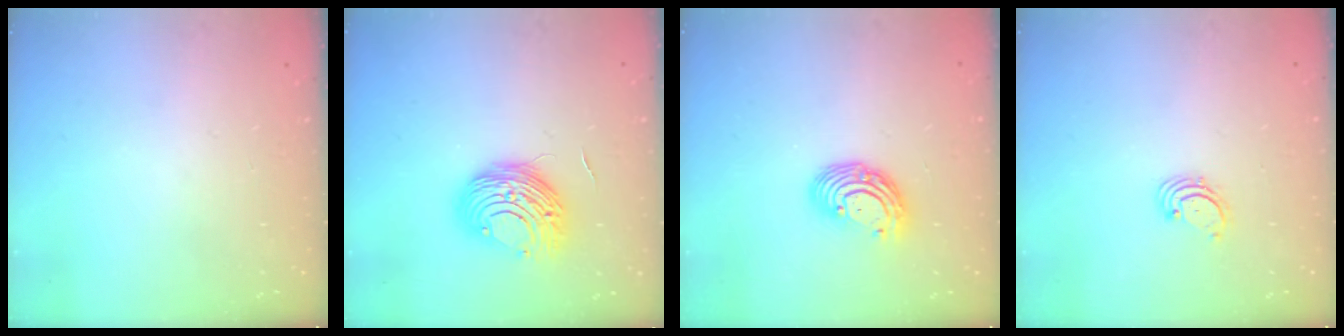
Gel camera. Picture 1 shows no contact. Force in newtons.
{"total": 11.4, "press": 11.3, "slide": 0.5}
{"total": 9.0, "press": 8.8, "slide": 1.7}
{"total": 1.7, "press": 1.7, "slide": 0.2}